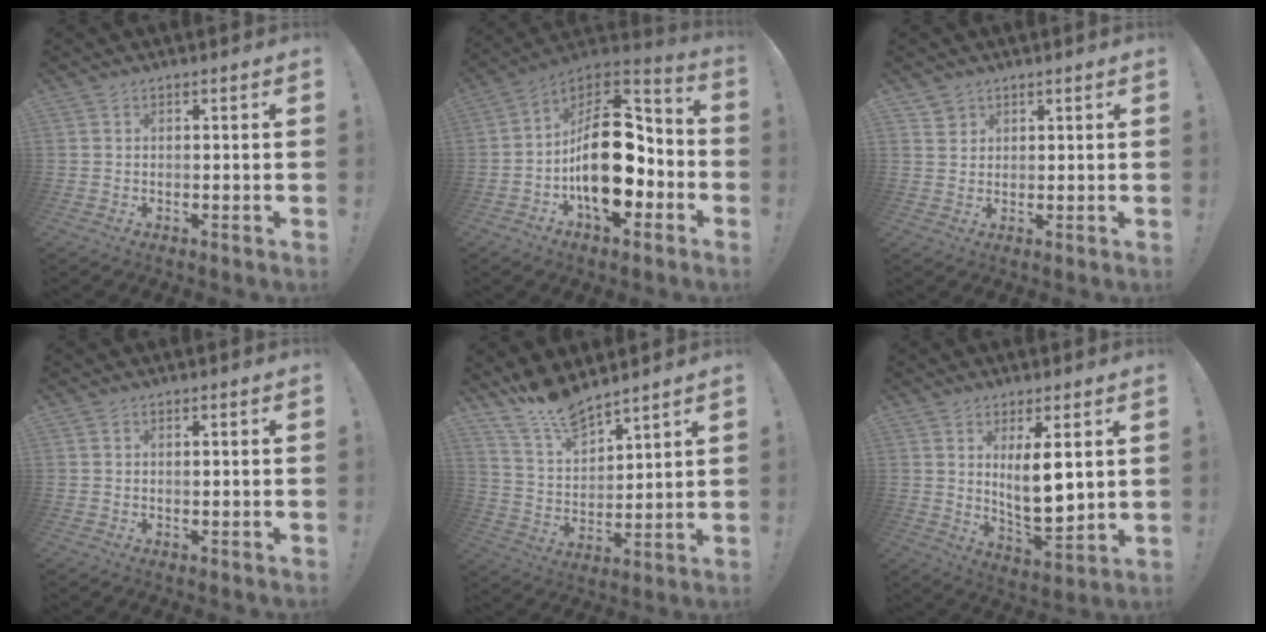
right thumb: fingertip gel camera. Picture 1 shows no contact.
{"total": 22.9, "force": [-3.3, 13.1, 18.5], "torque": [-0.302, 0.023, -0.045]}
{"total": 2.7, "force": [1.8, 2.0, 0.1], "torque": [0.006, -0.013, 0.033]}
{"total": 0.6, "force": [0.2, -0.2, 0.5], "torque": [-0.003, -0.002, 0.002]}
{"total": 11.5, "force": [10.8, 2.7, 3.0], "torque": [-0.070, -0.082, 0.201]}
{"total": 14.0, "force": [3.8, 4.6, 12.7], "torque": [-0.215, -0.028, 0.054]}